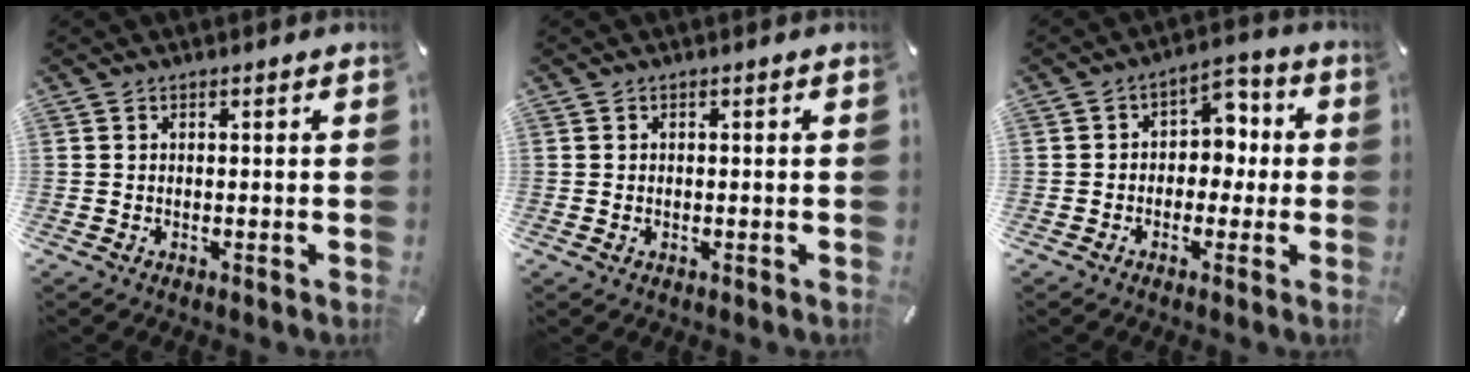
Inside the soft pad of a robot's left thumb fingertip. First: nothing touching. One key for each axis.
{"total": 0.7, "fx": -0.1, "fy": 0.5, "fz": 0.4, "tx": -0.009, "ty": 0.001, "tz": -0.003}
{"total": 6.4, "fx": -0.9, "fy": 5.2, "fz": 3.6, "tx": -0.040, "ty": 0.008, "tz": -0.026}